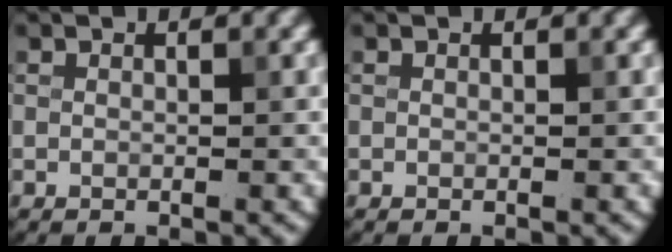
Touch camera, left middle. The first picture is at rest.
{"total": 0.0}